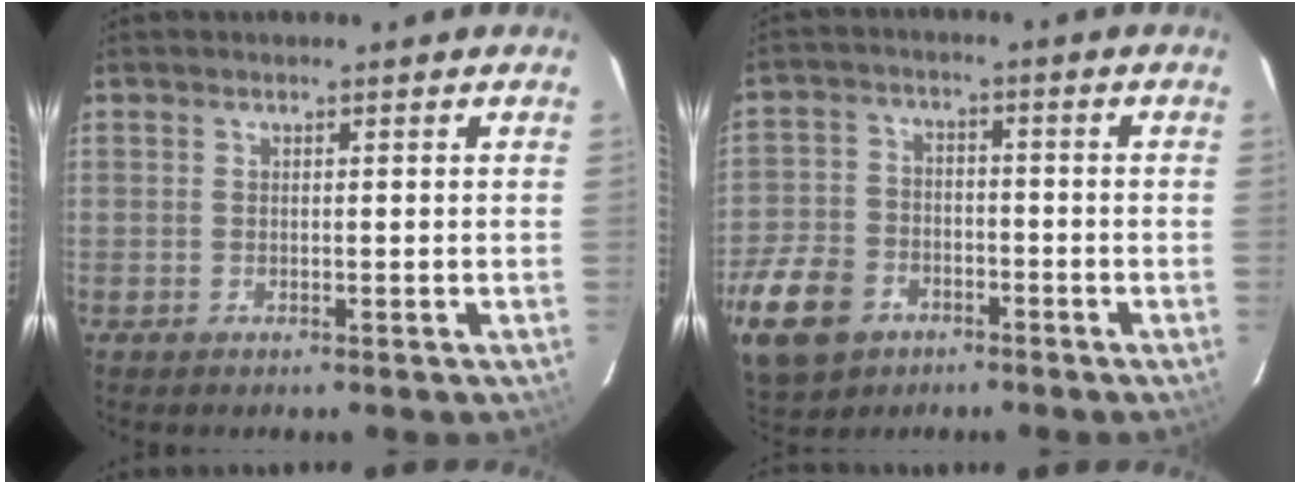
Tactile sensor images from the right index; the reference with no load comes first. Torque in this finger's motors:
{"motor_torque": [0.58, -0.62, -0.13, -0.21]}